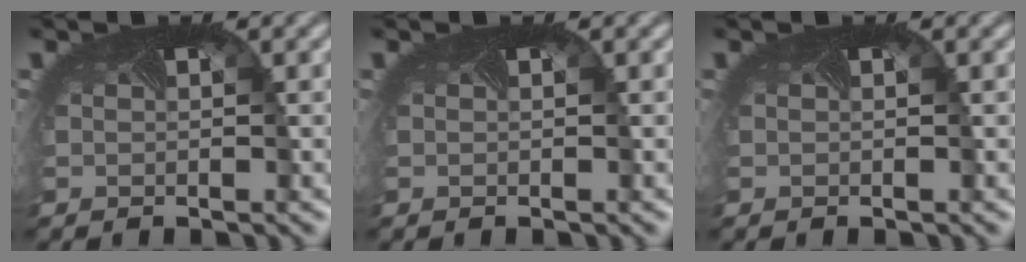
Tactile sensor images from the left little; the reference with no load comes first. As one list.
[{"total": 0.0}, {"total": 0.0}]